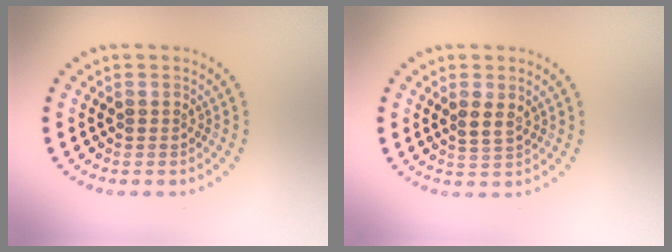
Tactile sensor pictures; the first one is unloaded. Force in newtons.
{"total": 1.5, "press": 1.3, "slide": 0.8}